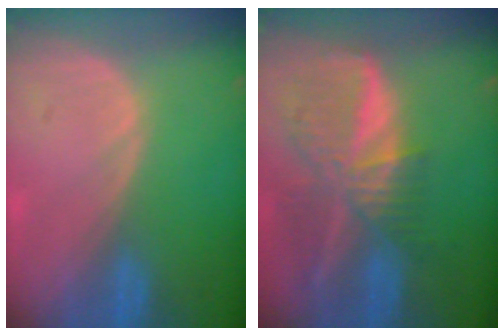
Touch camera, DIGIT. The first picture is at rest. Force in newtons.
{"total": 9.5, "press": 8.3, "slide": 4.7}